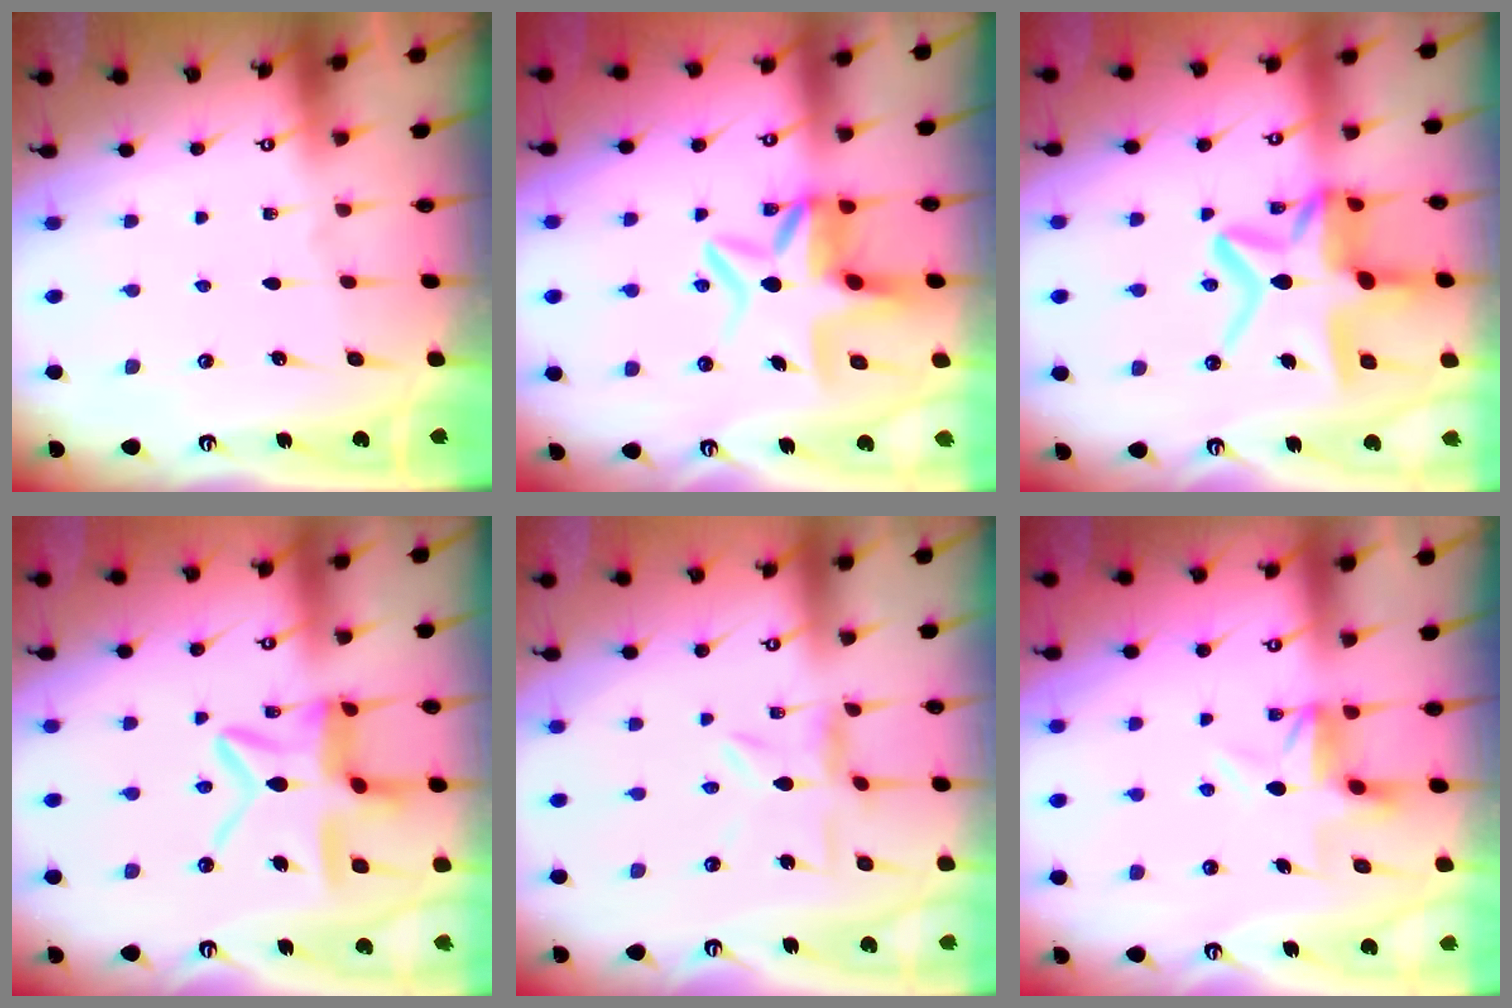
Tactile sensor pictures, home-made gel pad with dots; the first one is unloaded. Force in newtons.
{"total": 8.0, "press": 7.4, "slide": 2.9}
{"total": 16.1, "press": 16.1, "slide": 1.6}
{"total": 14.5, "press": 14.4, "slide": 1.5}
{"total": 5.2, "press": 5.1, "slide": 0.6}
{"total": 5.0, "press": 5.0, "slide": 0.2}